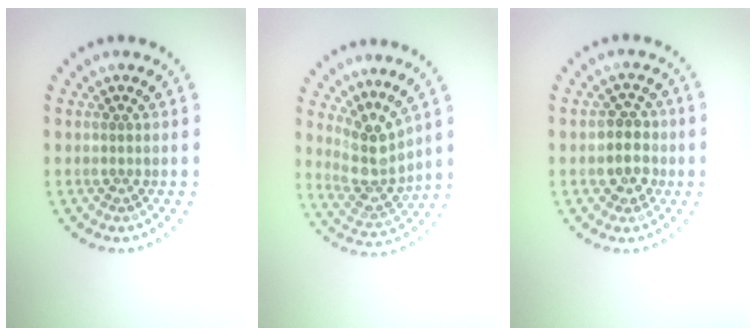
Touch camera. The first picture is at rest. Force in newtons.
{"total": 3.6, "press": 2.9, "slide": 2.2}
{"total": 2.9, "press": 2.7, "slide": 1.0}